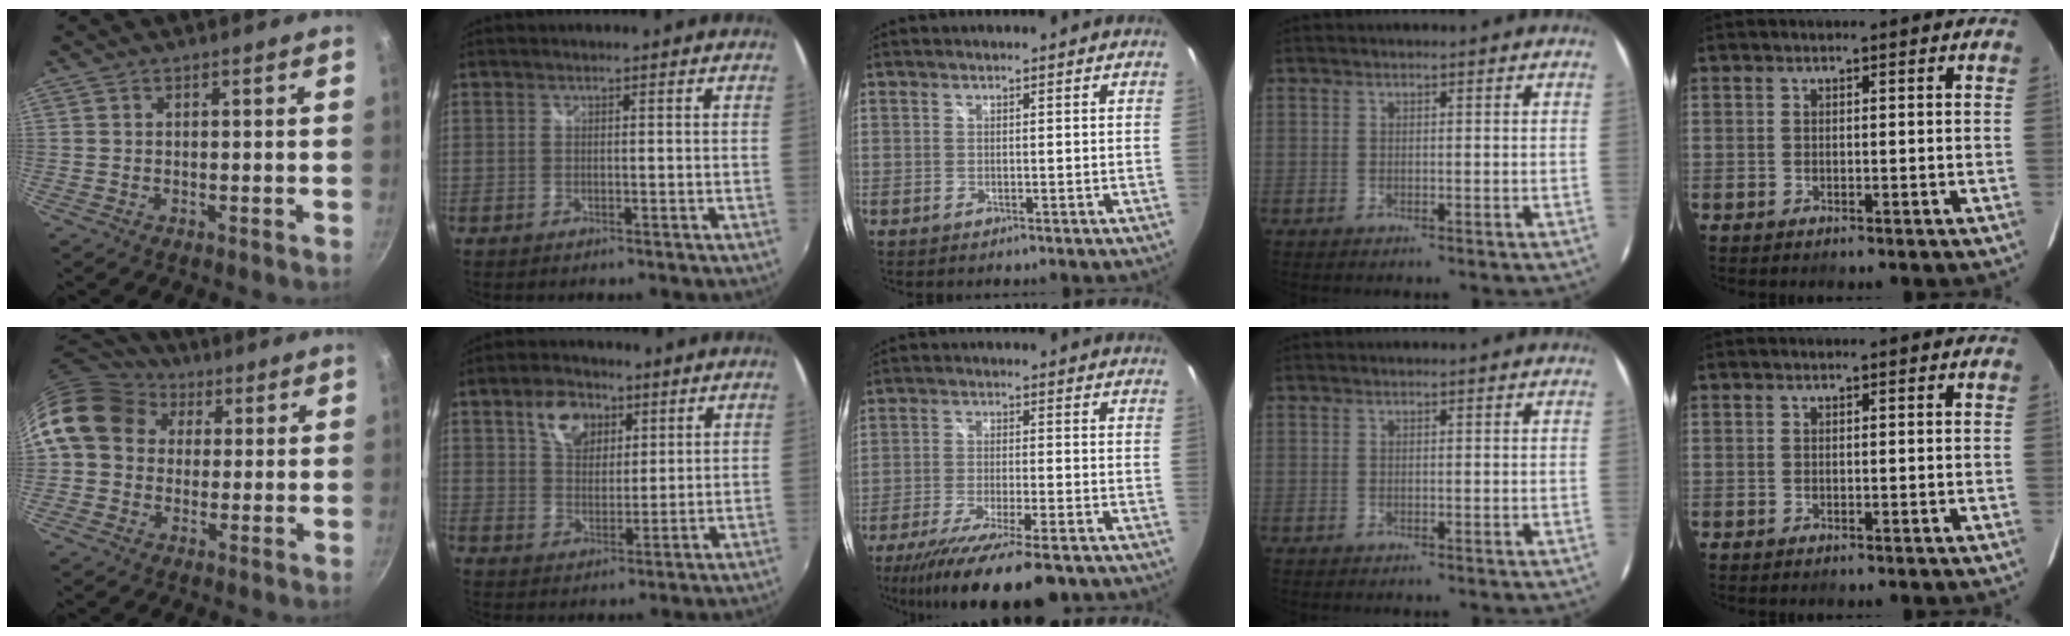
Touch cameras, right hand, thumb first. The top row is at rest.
{"thumb": {"total": 14.4, "force": [3.6, 11.9, 7.3], "torque": [-0.114, 0.028, 0.048]}, "index": {"total": 8.6, "force": [4.4, 5.7, 4.7], "torque": [-0.079, 0.019, 0.078]}, "middle": {"total": 16.4, "force": [-12.4, 2.8, 10.4], "torque": [-0.204, -0.057, -0.202]}}